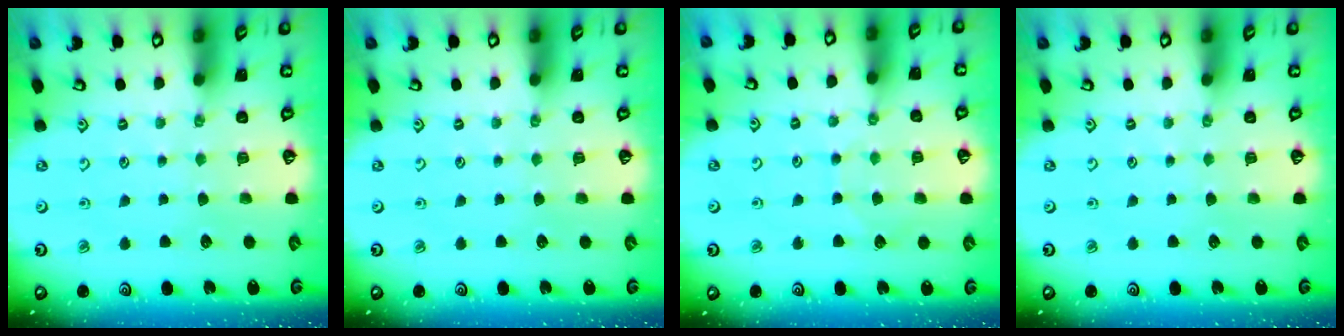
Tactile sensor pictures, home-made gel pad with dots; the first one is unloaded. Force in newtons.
{"total": 0.0}
{"total": 5.2, "press": 5.2, "slide": 0.4}
{"total": 0.0}